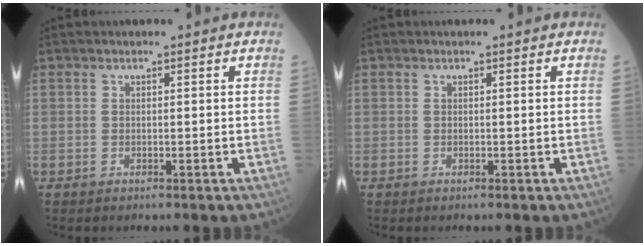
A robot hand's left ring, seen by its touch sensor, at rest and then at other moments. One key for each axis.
{"total": 0.0}